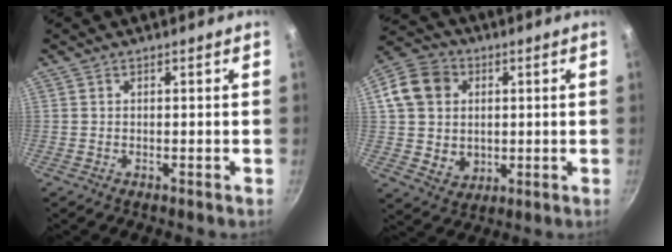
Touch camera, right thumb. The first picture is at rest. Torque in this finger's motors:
{"motor_torque": [-0.07, 0.27, 0.45, -0.47, 0.10]}